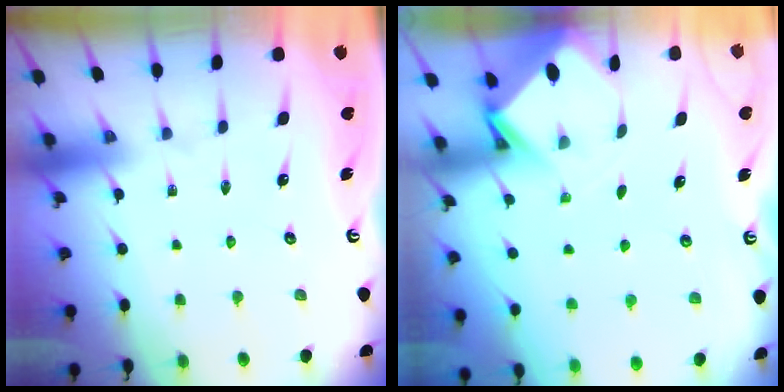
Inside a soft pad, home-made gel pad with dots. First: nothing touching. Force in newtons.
{"total": 2.9, "press": 2.9, "slide": 0.2}